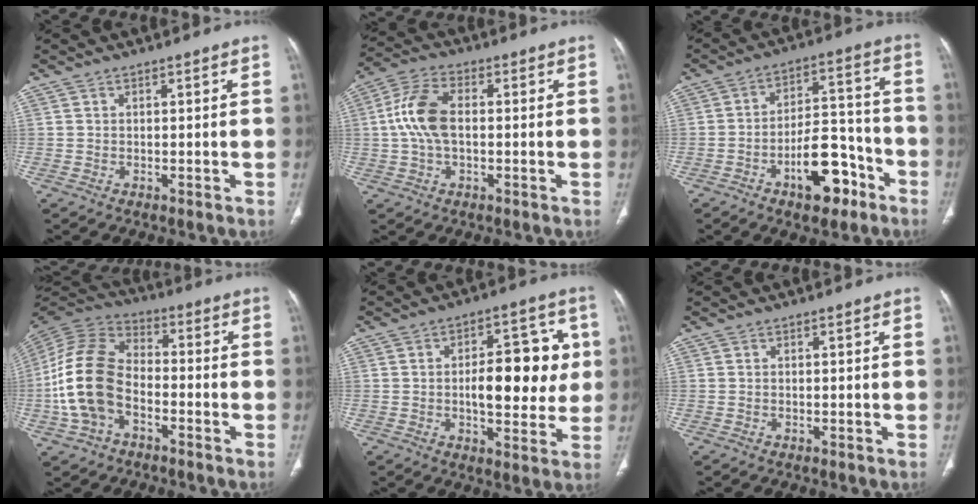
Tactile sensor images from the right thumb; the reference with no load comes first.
{"total": 9.4, "force": [0.2, 5.3, 7.8], "torque": [-0.169, 0.023, 0.001]}
{"total": 13.0, "force": [-6.7, 6.5, 9.0], "torque": [-0.105, 0.063, -0.100]}
{"total": 15.9, "force": [-4.1, 10.3, 11.4], "torque": [-0.226, 0.036, -0.085]}
{"total": 14.4, "force": [0.8, 7.0, 12.6], "torque": [-0.138, 0.013, 0.012]}
{"total": 0.0}